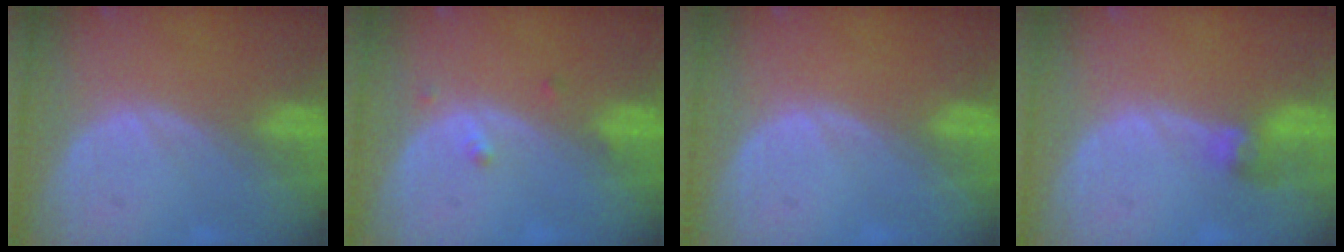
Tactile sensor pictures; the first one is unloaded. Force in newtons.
{"total": 1.6, "press": 1.3, "slide": 0.8}
{"total": 0.0}
{"total": 2.7, "press": 2.7, "slide": 0.3}